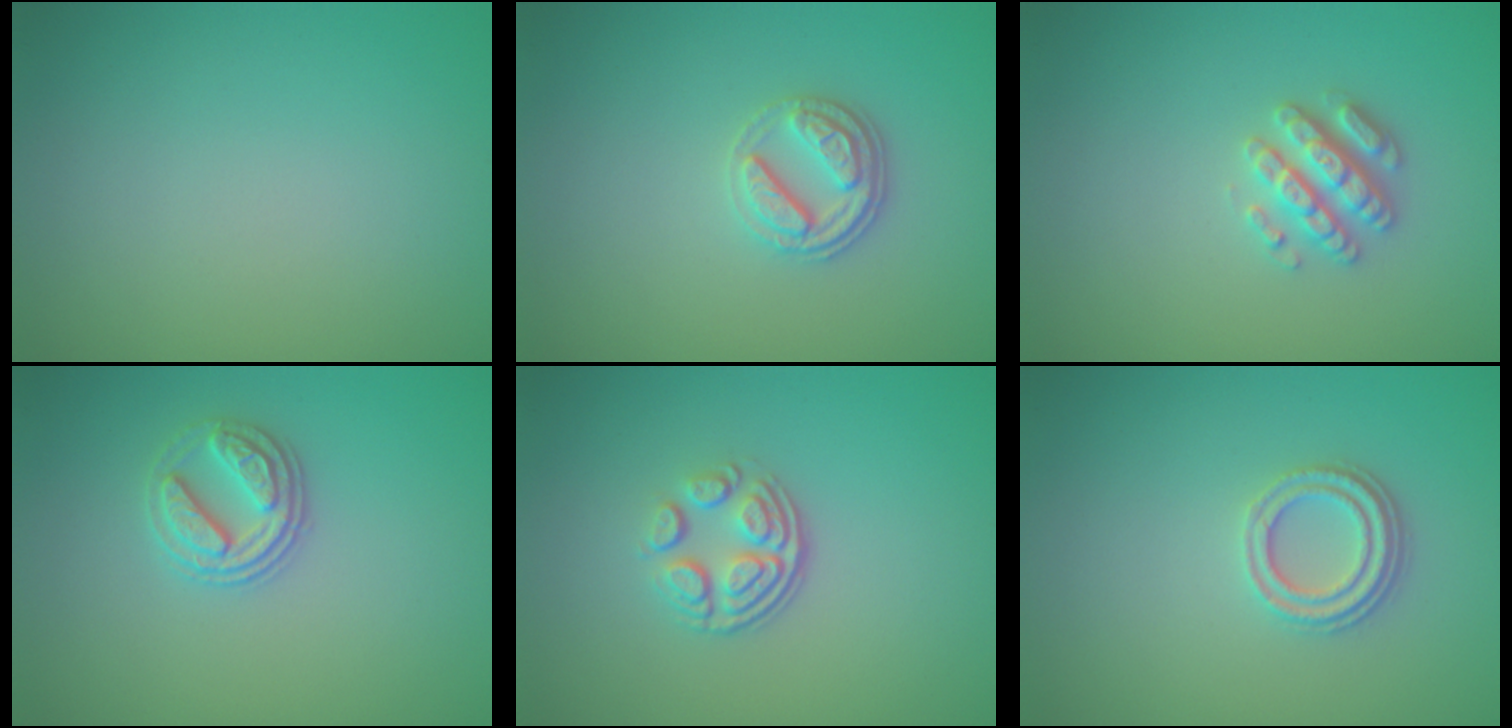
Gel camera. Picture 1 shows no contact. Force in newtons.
{"total": 2.8, "press": 2.6, "slide": 1.1}
{"total": 2.8, "press": 2.7, "slide": 0.6}
{"total": 2.7, "press": 2.6, "slide": 0.9}
{"total": 3.5, "press": 2.4, "slide": 2.5}
{"total": 2.4, "press": 2.0, "slide": 1.3}